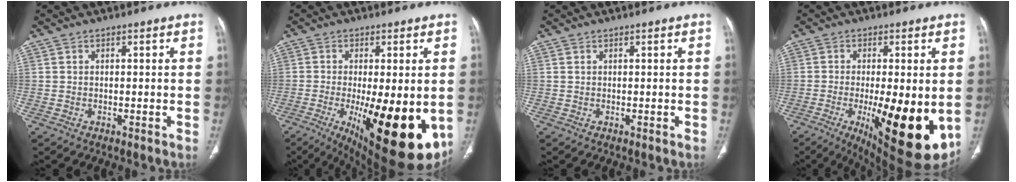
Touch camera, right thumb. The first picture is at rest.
{"total": 21.6, "force": [-5.3, 7.4, 19.5], "torque": [-0.239, -0.034, -0.052]}
{"total": 0.0}
{"total": 19.7, "force": [-4.4, 6.3, 18.2], "torque": [-0.226, -0.030, -0.040]}